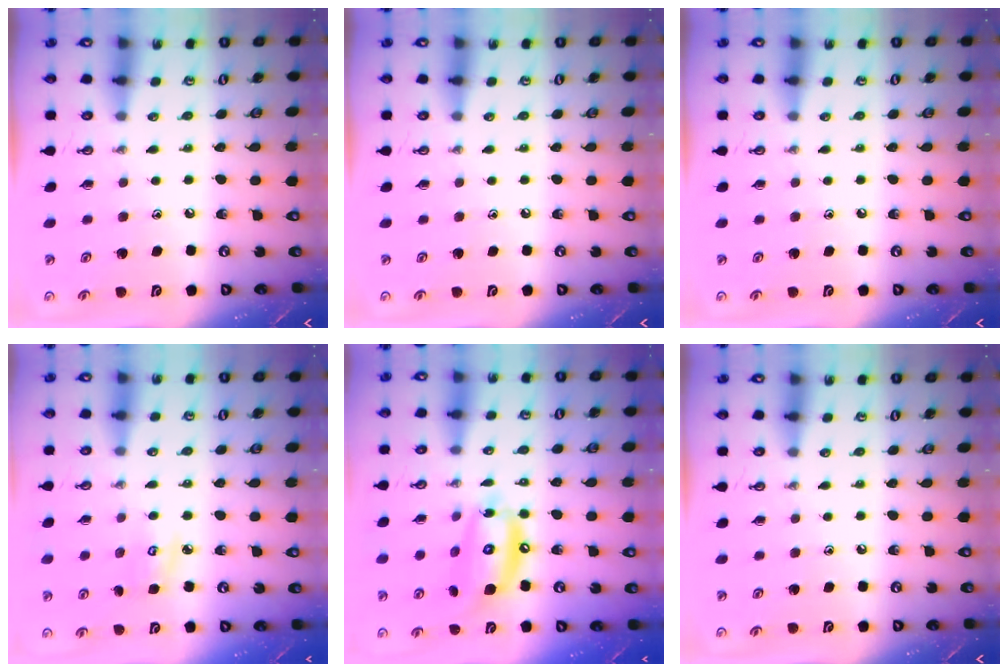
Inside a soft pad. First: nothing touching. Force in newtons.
{"total": 0.0}
{"total": 0.0}
{"total": 3.8, "press": 3.8, "slide": 0.3}
{"total": 13.5, "press": 13.4, "slide": 1.6}
{"total": 0.0}